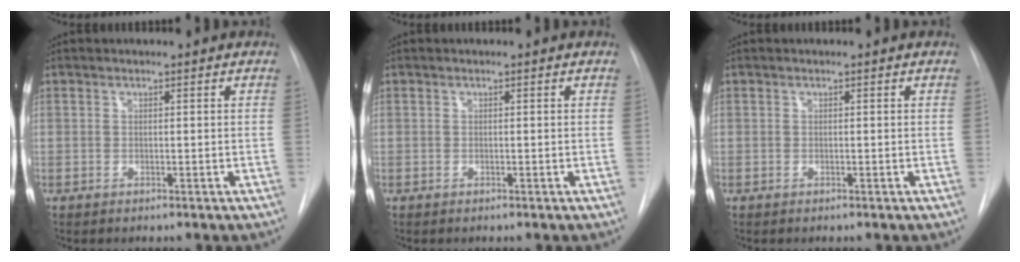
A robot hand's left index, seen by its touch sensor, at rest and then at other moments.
{"total": 0.0}
{"total": 0.0}